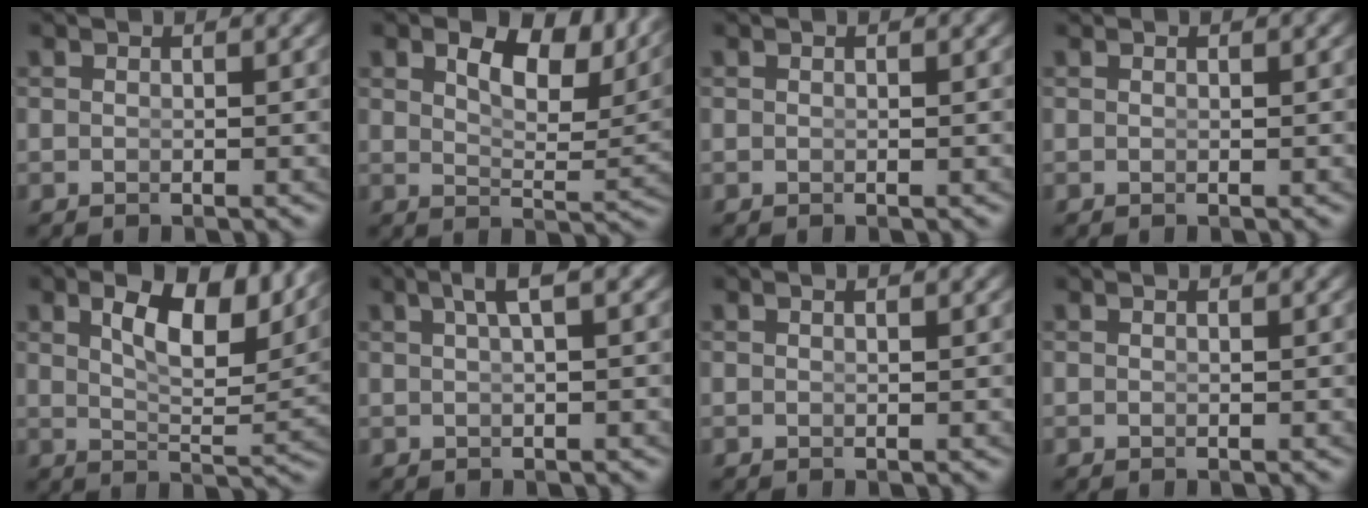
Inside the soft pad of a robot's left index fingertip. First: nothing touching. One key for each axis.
{"total": 8.4, "fx": 5.5, "fy": 2.7, "fz": 5.7, "tx": -0.069, "ty": 0.018, "tz": 0.076}
{"total": 0.0}
{"total": 0.0}
{"total": 7.9, "fx": 4.5, "fy": 2.3, "fz": 6.0, "tx": -0.086, "ty": 0.008, "tz": 0.068}
{"total": 2.8, "fx": 1.4, "fy": 0.2, "fz": 2.4, "tx": -0.030, "ty": 0.017, "tz": 0.020}
{"total": 0.0}
{"total": 0.0}